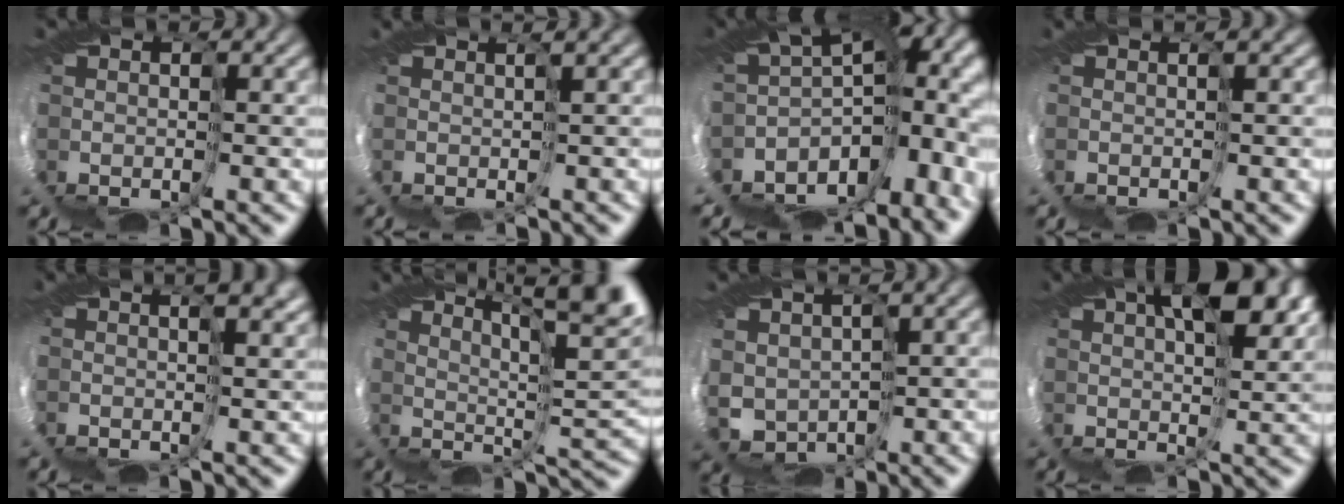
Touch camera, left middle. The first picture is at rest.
{"total": 3.8, "force": [-0.6, -3.1, -2.2], "torque": [0.024, -0.007, 0.006]}
{"total": 6.6, "force": [-4.6, 2.0, 4.3], "torque": [-0.073, 0.003, -0.047]}
{"total": 3.0, "force": [-0.9, -2.1, -1.9], "torque": [0.034, -0.007, -0.002]}
{"total": 2.0, "force": [1.0, -1.7, 0.2], "torque": [-0.009, -0.005, 0.025]}
{"total": 8.6, "force": [7.3, -2.3, 3.8], "torque": [-0.034, 0.033, 0.106]}
{"total": 1.8, "force": [1.3, 1.2, -0.5], "torque": [-0.029, -0.026, 0.019]}
{"total": 6.0, "force": [5.4, -1.8, 2.0], "torque": [-0.039, 0.011, 0.081]}